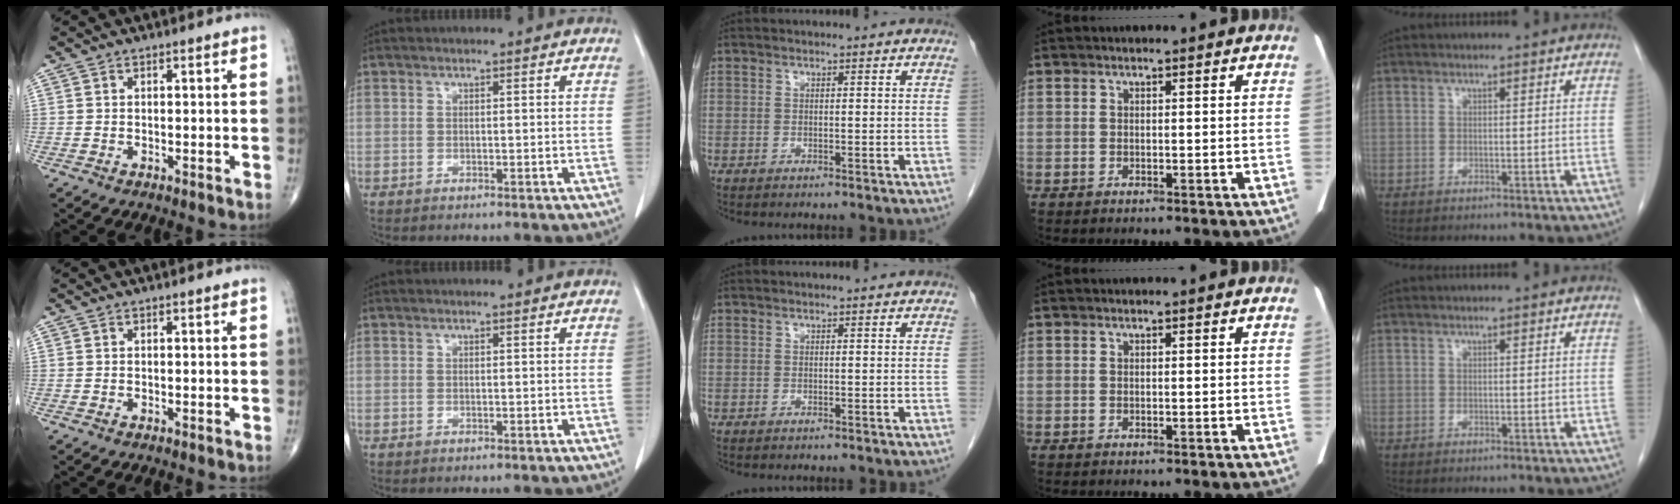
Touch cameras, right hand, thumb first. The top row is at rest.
{}